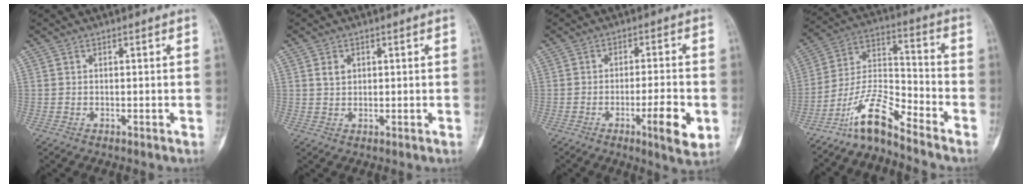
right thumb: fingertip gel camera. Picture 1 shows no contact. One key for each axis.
{"total": 2.1, "fx": 0.8, "fy": 1.6, "fz": 1.2, "tx": -0.015, "ty": -0.001, "tz": 0.016}
{"total": 8.1, "fx": -2.6, "fy": 1.4, "fz": 7.5, "tx": -0.113, "ty": 0.005, "tz": -0.037}
{"total": 10.1, "fx": -8.5, "fy": 1.5, "fz": 5.2, "tx": -0.102, "ty": 0.088, "tz": -0.168}